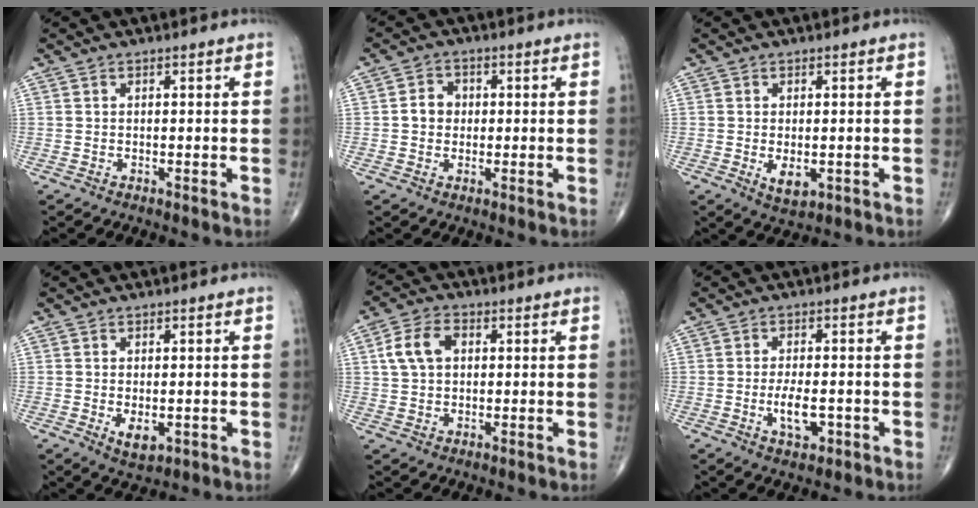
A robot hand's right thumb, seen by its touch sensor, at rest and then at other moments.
{"total": 4.1, "force": [0.1, 3.6, 2.0], "torque": [-0.020, 0.010, -0.003]}
{"total": 3.8, "force": [-0.7, 2.1, 3.1], "torque": [-0.044, -0.008, -0.003]}
{"total": 3.6, "force": [-0.7, 2.0, 3.0], "torque": [-0.042, -0.009, -0.003]}
{"total": 7.2, "force": [1.7, 4.9, 5.0], "torque": [-0.093, 0.012, 0.028]}
{"total": 5.0, "force": [-1.4, 2.3, 4.2], "torque": [-0.072, -0.001, -0.022]}